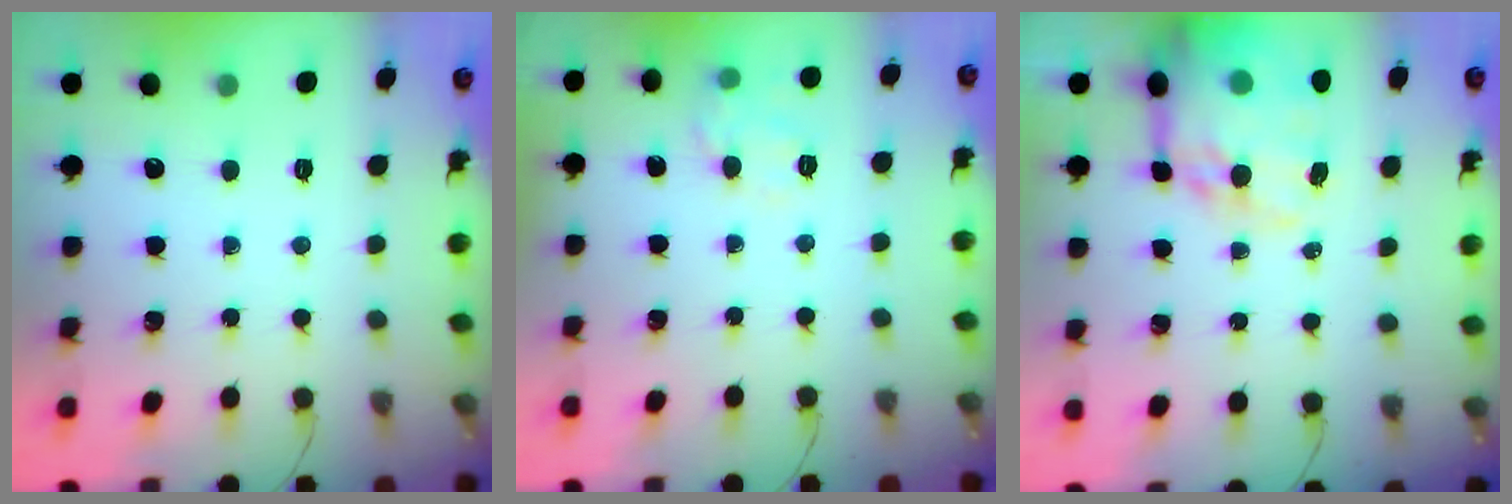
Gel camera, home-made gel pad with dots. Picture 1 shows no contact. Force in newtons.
{"total": 9.1, "press": 9.1, "slide": 0.6}
{"total": 21.5, "press": 20.8, "slide": 5.3}